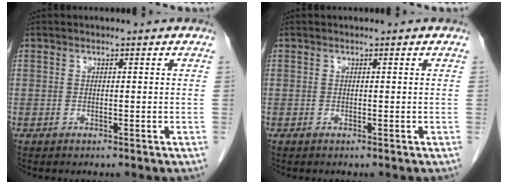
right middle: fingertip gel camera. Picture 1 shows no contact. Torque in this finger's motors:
{"motor_torque": [0.00, 0.00, 0.00, 0.00]}